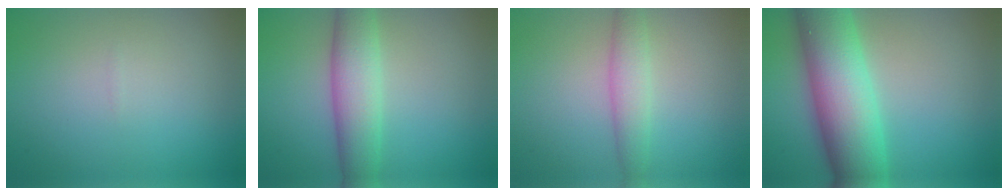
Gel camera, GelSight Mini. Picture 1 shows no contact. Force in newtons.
{"total": 5.2, "press": 5.2, "slide": 0.1}
{"total": 2.6, "press": 2.6, "slide": 0.1}
{"total": 12.1, "press": 12.0, "slide": 0.4}